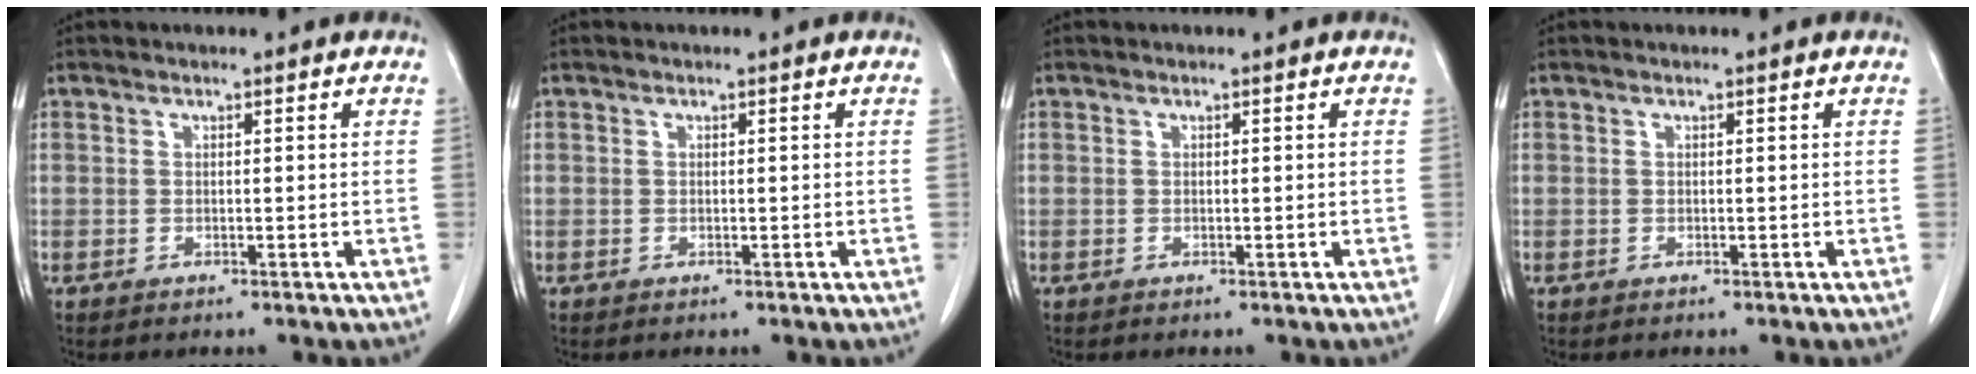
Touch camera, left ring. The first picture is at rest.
{"total": 0.0}
{"total": 0.0}
{"total": 0.0}